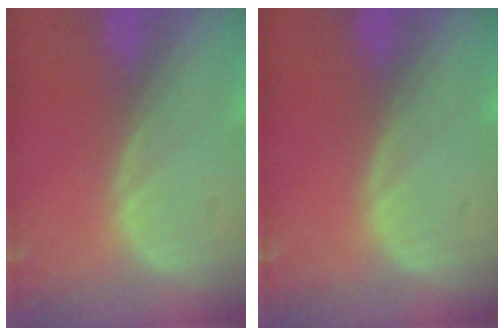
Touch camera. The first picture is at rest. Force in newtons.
{"total": 0.0}